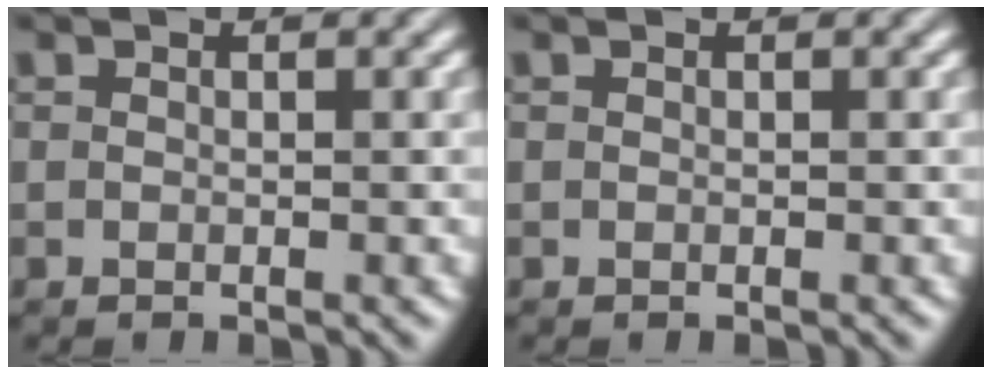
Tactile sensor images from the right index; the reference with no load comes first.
{"total": 0.0}